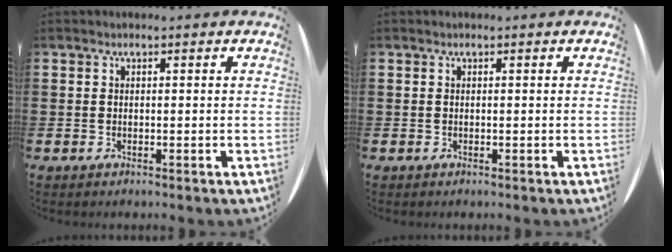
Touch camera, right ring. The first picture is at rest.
{"total": 0.0}